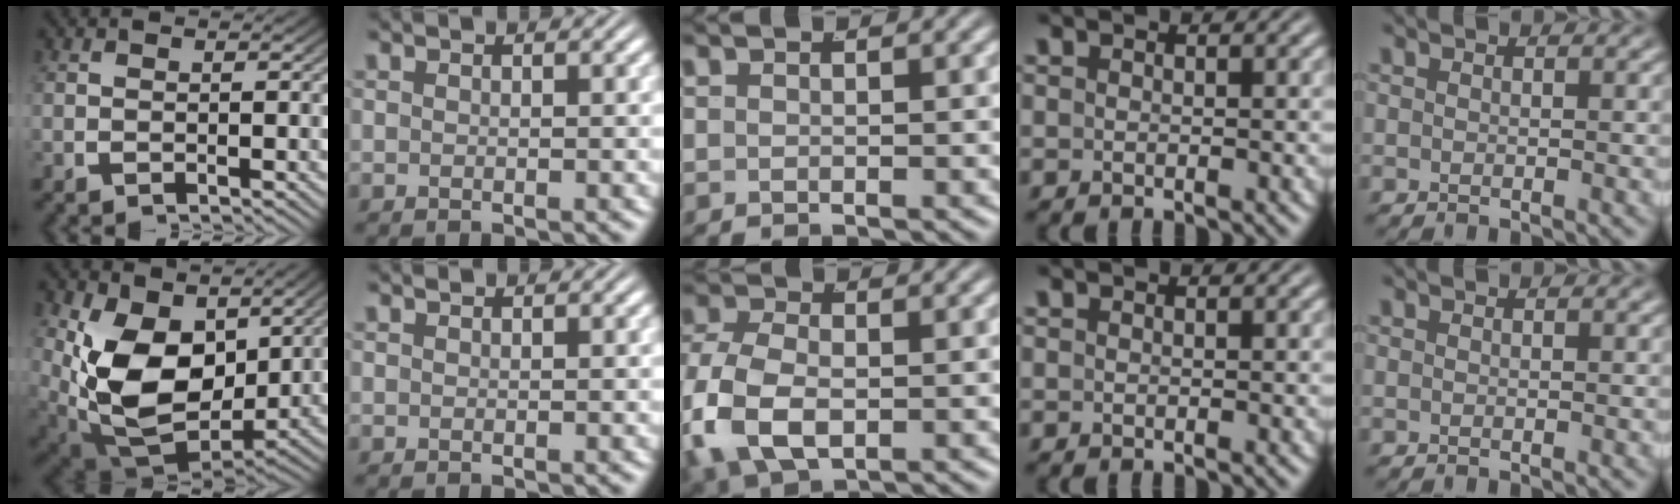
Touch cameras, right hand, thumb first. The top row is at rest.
{"thumb": {"total": 13.1, "force": [-0.3, 8.7, 9.8], "torque": [-0.239, -0.068, 0.023]}, "middle": {"total": 6.9, "force": [-1.2, 5.0, 4.7], "torque": [-0.142, -0.036, 0.003]}}